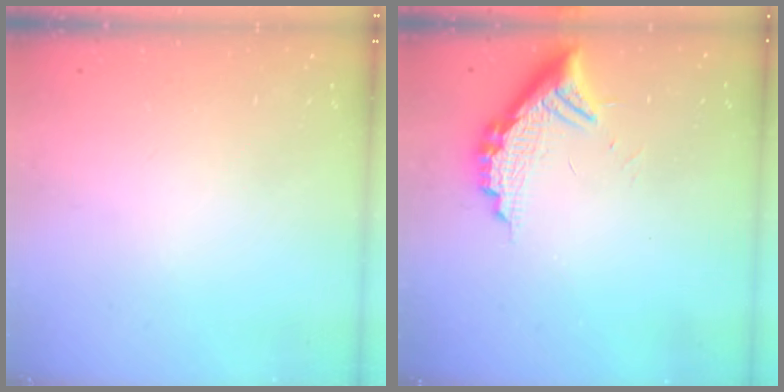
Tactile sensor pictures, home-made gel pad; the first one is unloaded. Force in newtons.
{"total": 11.5, "press": 11.4, "slide": 0.8}